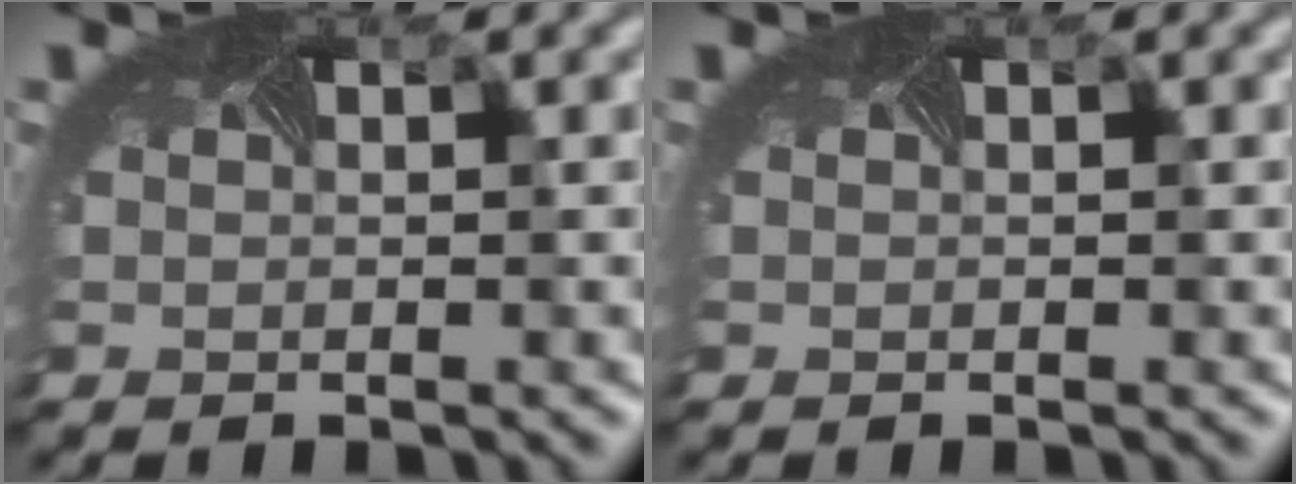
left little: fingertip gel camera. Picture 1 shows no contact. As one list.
[{"total": 0.0}]